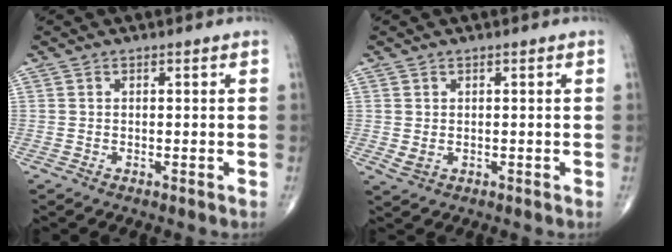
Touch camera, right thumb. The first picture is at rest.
{"total": 1.7, "force": [0.0, 1.2, 1.1], "torque": [-0.019, -0.004, 0.007]}